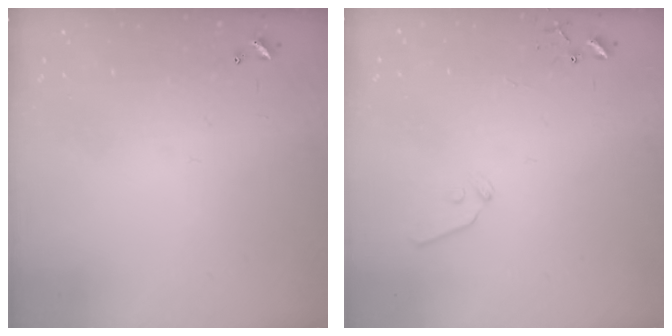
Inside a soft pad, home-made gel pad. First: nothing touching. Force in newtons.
{"total": 7.5, "press": 7.4, "slide": 0.9}